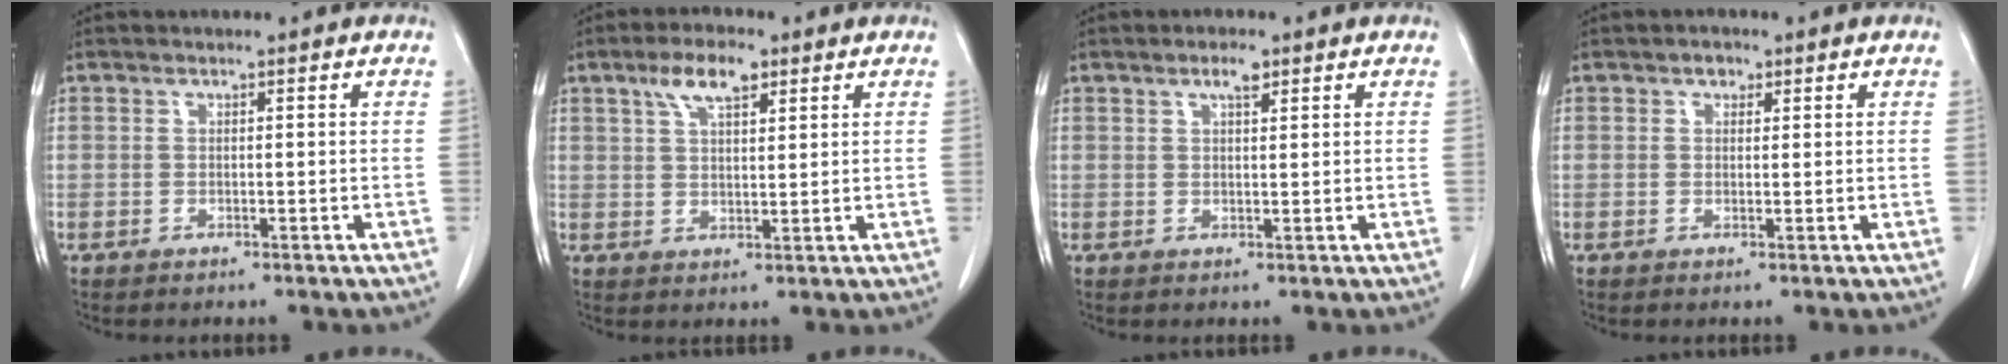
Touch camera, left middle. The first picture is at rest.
{"total": 6.0, "force": [3.5, 2.0, 4.4], "torque": [-0.088, 0.012, 0.063]}
{"total": 2.3, "force": [1.4, 0.6, 1.7], "torque": [-0.033, 0.003, 0.025]}
{"total": 1.5, "force": [0.8, 1.0, 0.6], "torque": [-0.011, 0.003, 0.012]}